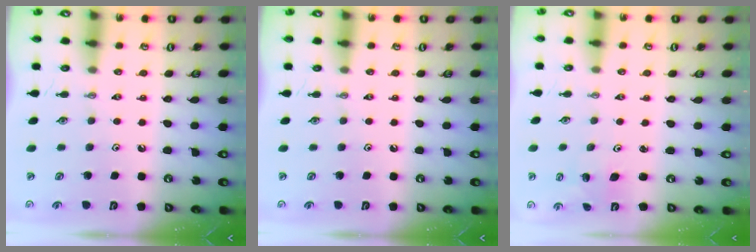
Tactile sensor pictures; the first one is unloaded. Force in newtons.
{"total": 0.0}
{"total": 1.9, "press": 1.9, "slide": 0.1}